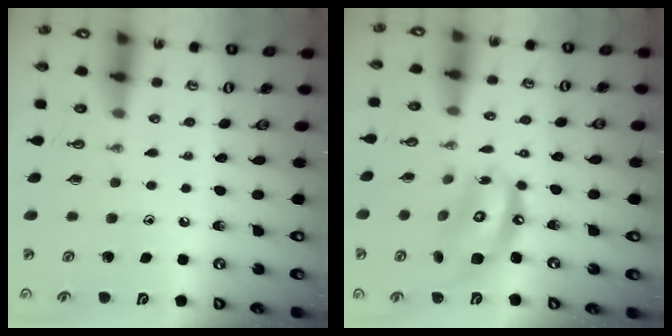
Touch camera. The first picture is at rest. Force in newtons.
{"total": 13.3, "press": 13.2, "slide": 1.5}